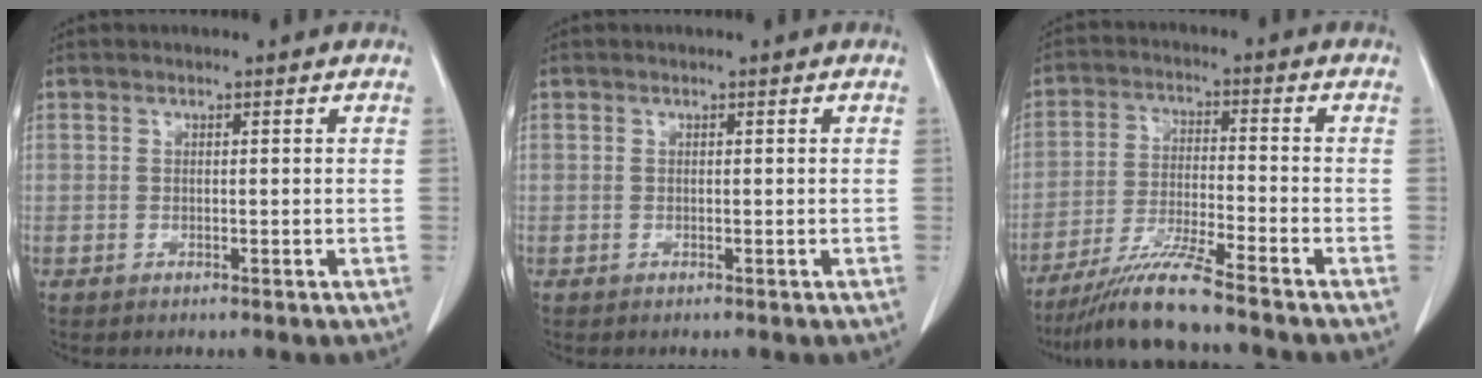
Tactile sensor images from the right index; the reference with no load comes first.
{"total": 0.0}
{"total": 8.6, "force": [-7.2, -1.3, 4.4], "torque": [-0.085, -0.026, -0.138]}